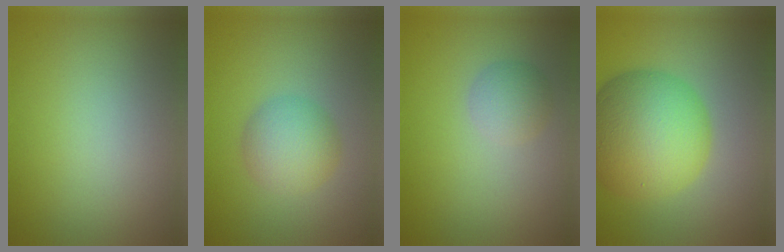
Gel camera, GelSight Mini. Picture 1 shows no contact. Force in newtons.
{"total": 3.4, "press": 3.4, "slide": 0.1}
{"total": 2.0, "press": 2.0, "slide": 0.1}
{"total": 10.0, "press": 10.0, "slide": 0.1}